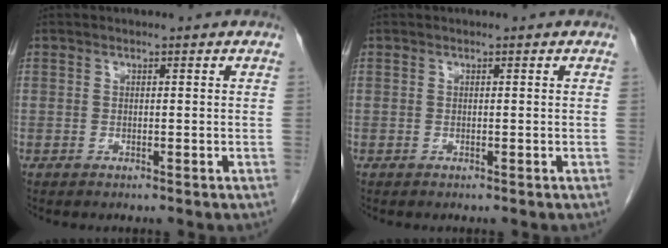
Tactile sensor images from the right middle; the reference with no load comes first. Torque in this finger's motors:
{"motor_torque": [-0.01, -0.01, 0.00, 0.00]}